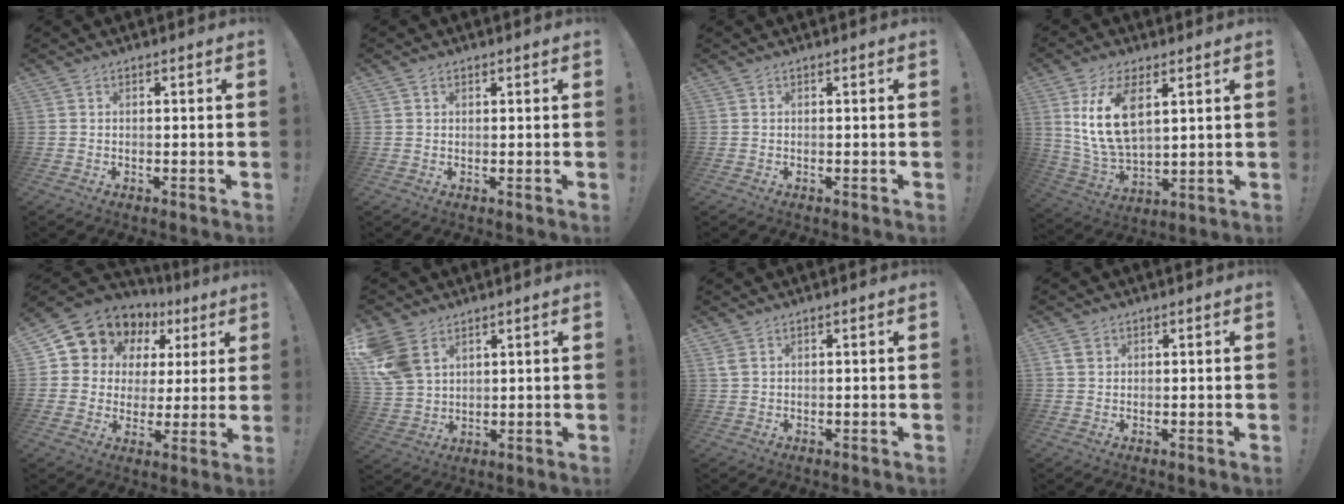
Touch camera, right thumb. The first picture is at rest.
{"total": 1.0, "force": [0.6, 0.7, 0.1], "torque": [0.000, 0.001, 0.011]}
{"total": 0.0}
{"total": 14.6, "force": [5.5, 7.9, 11.0], "torque": [-0.233, -0.020, 0.099]}
{"total": 9.6, "force": [6.3, 7.0, 1.9], "torque": [-0.038, -0.059, 0.121]}
{"total": 11.0, "force": [5.6, 7.5, 5.8], "torque": [-0.131, -0.021, 0.116]}
{"total": 2.2, "force": [1.2, 1.3, 1.3], "torque": [-0.026, 0.001, 0.022]}
{"total": 2.9, "force": [1.4, 2.2, 1.3], "torque": [-0.013, -0.002, 0.026]}